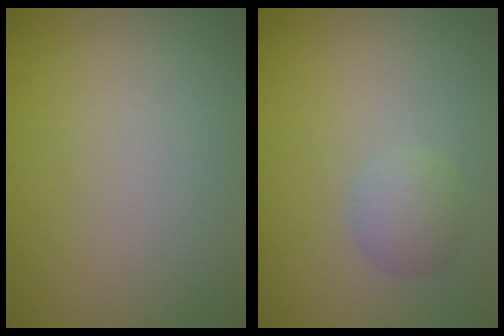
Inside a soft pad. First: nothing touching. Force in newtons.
{"total": 2.0, "press": 2.0, "slide": 0.1}